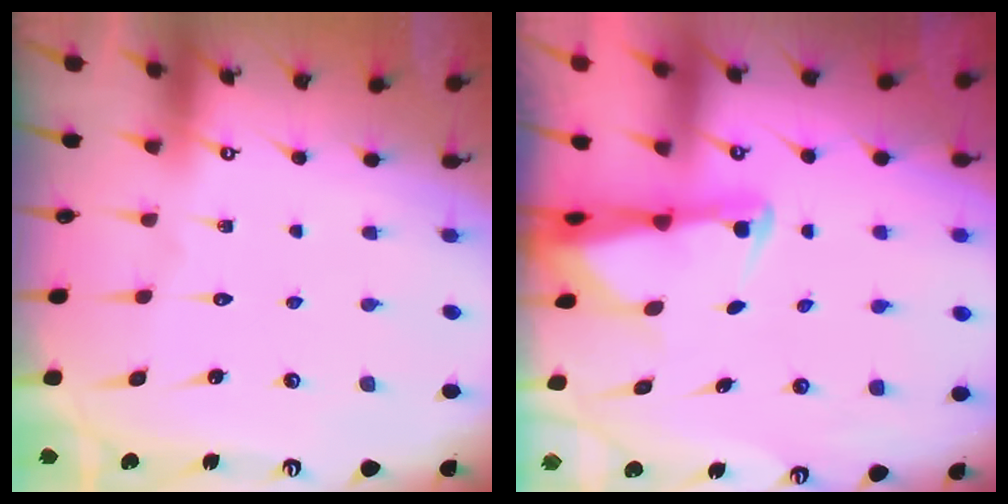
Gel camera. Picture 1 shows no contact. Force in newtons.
{"total": 2.5, "press": 2.5, "slide": 0.5}